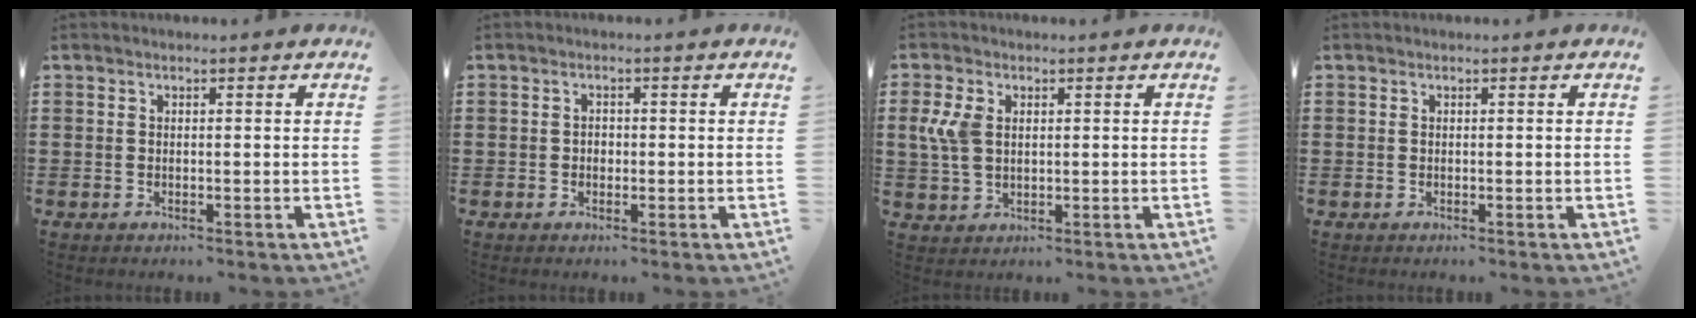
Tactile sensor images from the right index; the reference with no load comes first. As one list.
[{"total": 1.1, "force": [-0.3, 0.9, 0.6], "torque": [-0.014, 0.002, -0.006]}, {"total": 5.1, "force": [1.2, 3.3, 3.7], "torque": [-0.105, 0.003, 0.014]}, {"total": 0.0}]